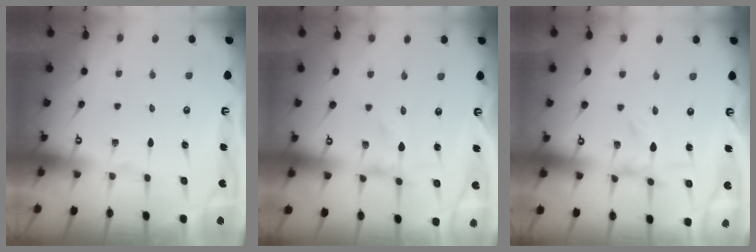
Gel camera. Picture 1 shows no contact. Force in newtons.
{"total": 0.0}
{"total": 0.0}